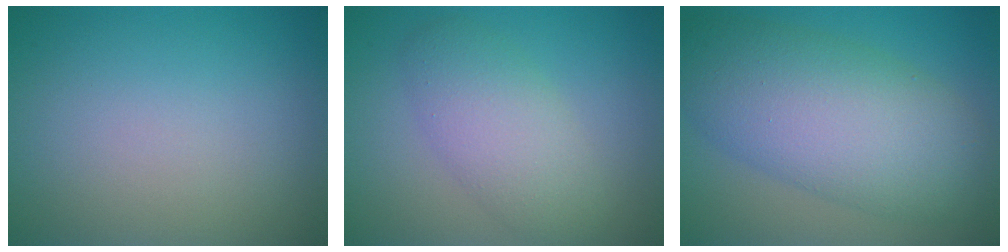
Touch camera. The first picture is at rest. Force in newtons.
{"total": 4.4, "press": 4.4, "slide": 0.4}
{"total": 9.9, "press": 9.9, "slide": 0.2}